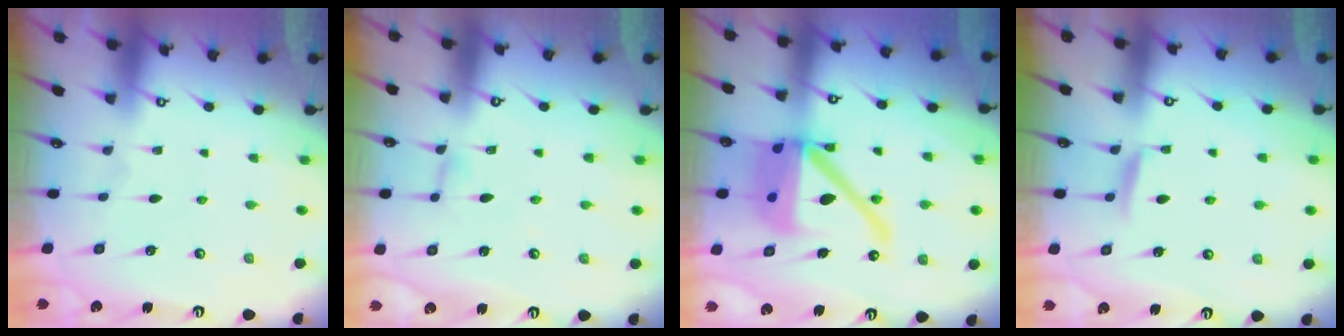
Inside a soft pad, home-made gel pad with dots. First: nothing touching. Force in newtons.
{"total": 3.0, "press": 3.0, "slide": 0.3}
{"total": 21.3, "press": 21.1, "slide": 3.1}
{"total": 5.2, "press": 5.2, "slide": 0.7}